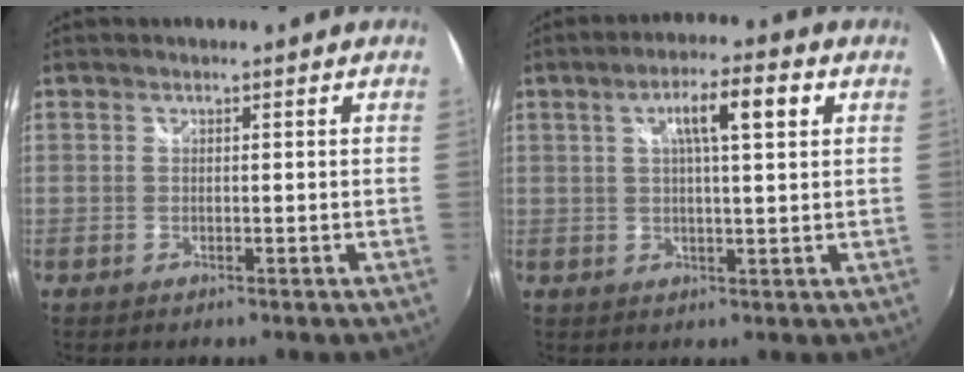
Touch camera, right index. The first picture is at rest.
{"total": 7.7, "force": [2.7, 1.3, 7.1], "torque": [-0.117, 0.013, 0.043]}